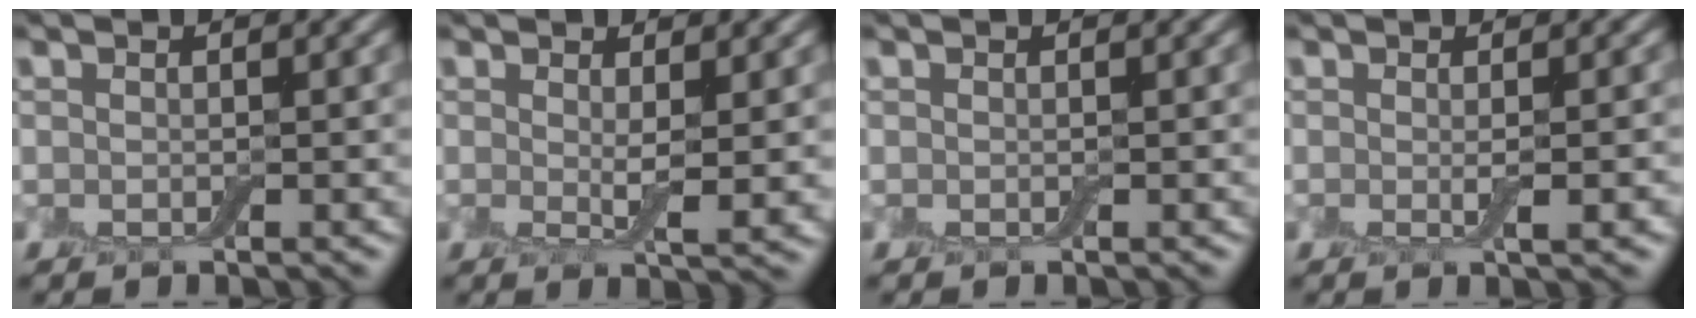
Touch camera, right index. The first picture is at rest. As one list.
[{"total": 2.0, "force": [0.6, 0.1, 1.9], "torque": [-0.037, -0.005, 0.010]}, {"total": 0.0}, {"total": 1.4, "force": [-0.2, -0.1, 1.3], "torque": [-0.024, -0.002, -0.003]}]